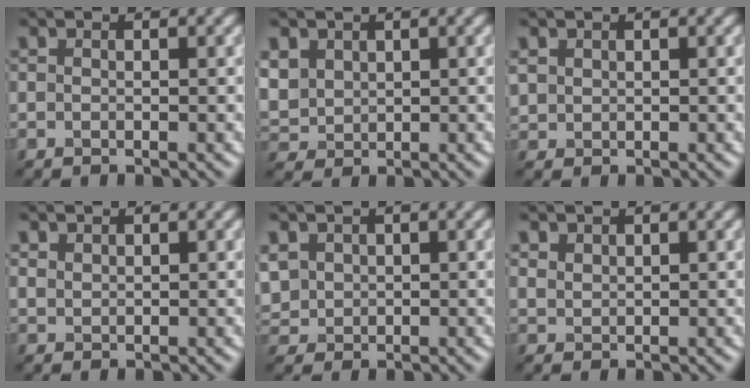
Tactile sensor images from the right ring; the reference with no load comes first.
{"total": 1.9, "force": [1.2, 1.5, -0.1], "torque": [-0.022, 0.004, 0.042]}
{"total": 0.9, "force": [0.5, 0.1, -0.8], "torque": [0.008, 0.009, 0.025]}
{"total": 1.1, "force": [0.7, -0.3, -0.8], "torque": [0.009, 0.006, 0.026]}
{"total": 1.4, "force": [0.6, 1.1, -0.6], "torque": [-0.005, 0.005, 0.032]}
{"total": 1.3, "force": [1.0, -0.1, -0.8], "torque": [0.009, 0.003, 0.032]}